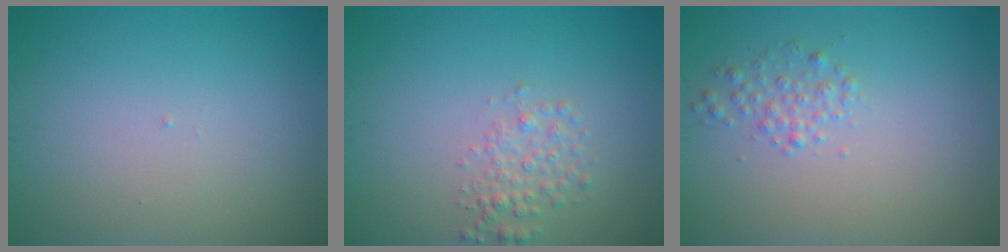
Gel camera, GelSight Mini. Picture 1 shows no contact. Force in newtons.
{"total": 2.0, "press": 2.0, "slide": 0.1}
{"total": 1.5, "press": 1.5, "slide": 0.0}